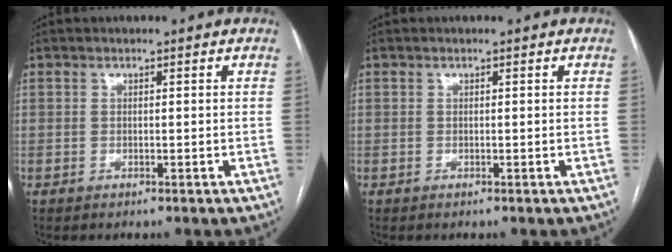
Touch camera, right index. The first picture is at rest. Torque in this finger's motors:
{"motor_torque": [0.00, 0.00, 0.00, 0.00]}